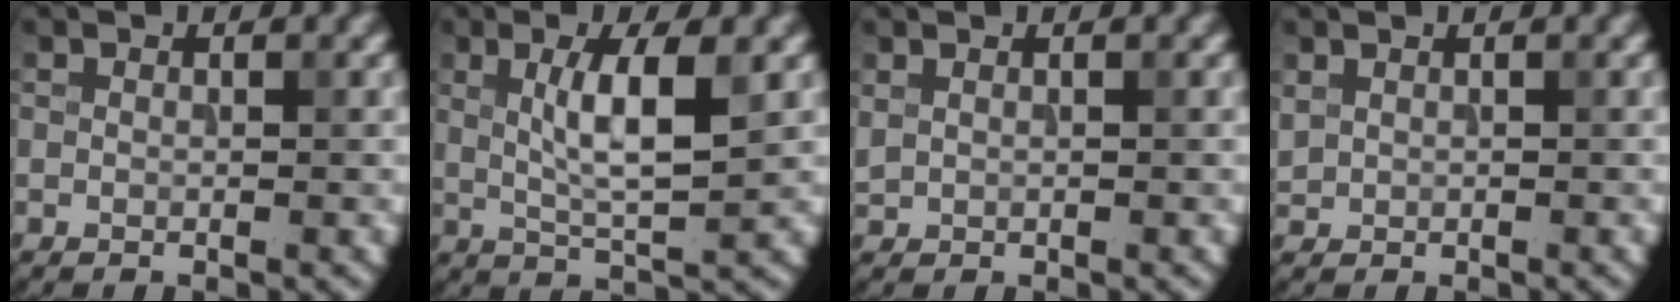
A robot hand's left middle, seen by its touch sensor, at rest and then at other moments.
{"total": 5.2, "force": [1.2, 1.1, 4.9], "torque": [-0.091, 0.000, 0.023]}
{"total": 0.6, "force": [0.5, 0.3, 0.3], "torque": [-0.008, 0.001, 0.013]}
{"total": 1.1, "force": [0.5, 0.9, 0.0], "torque": [0.001, -0.001, 0.012]}